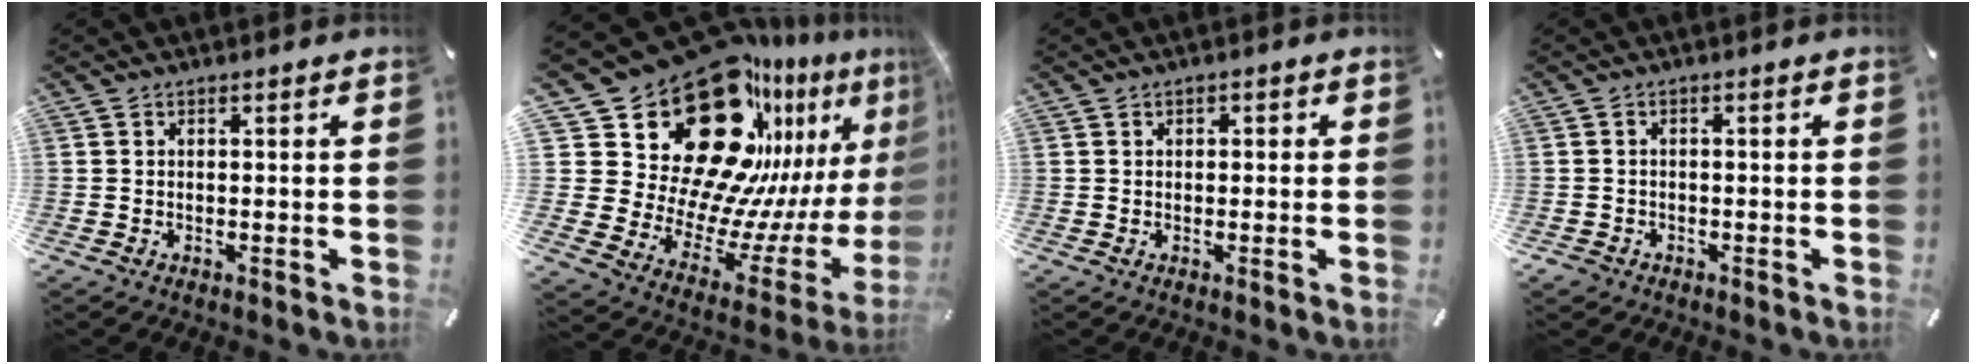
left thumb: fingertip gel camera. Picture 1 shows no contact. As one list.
[{"total": 33.4, "force": [19.6, 18.9, 19.4], "torque": [-0.295, -0.189, 0.385]}, {"total": 0.9, "force": [0.0, 0.9, 0.3], "torque": [-0.005, 0.005, -0.003]}, {"total": 1.8, "force": [-1.1, 1.4, 0.5], "torque": [-0.016, 0.004, -0.026]}]